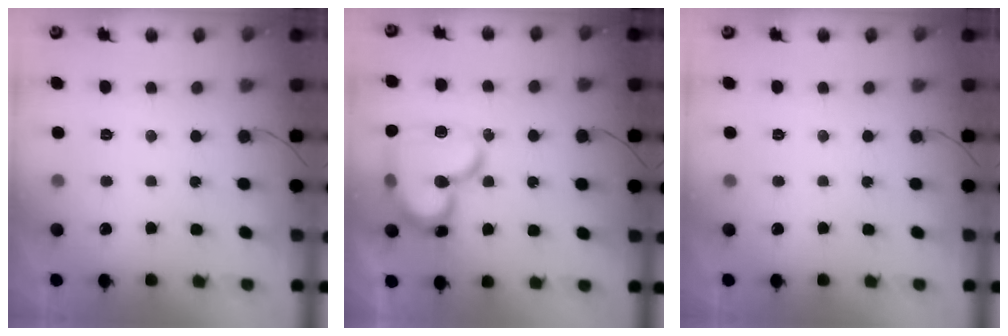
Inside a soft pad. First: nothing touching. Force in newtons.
{"total": 21.9, "press": 21.8, "slide": 2.1}
{"total": 0.0}